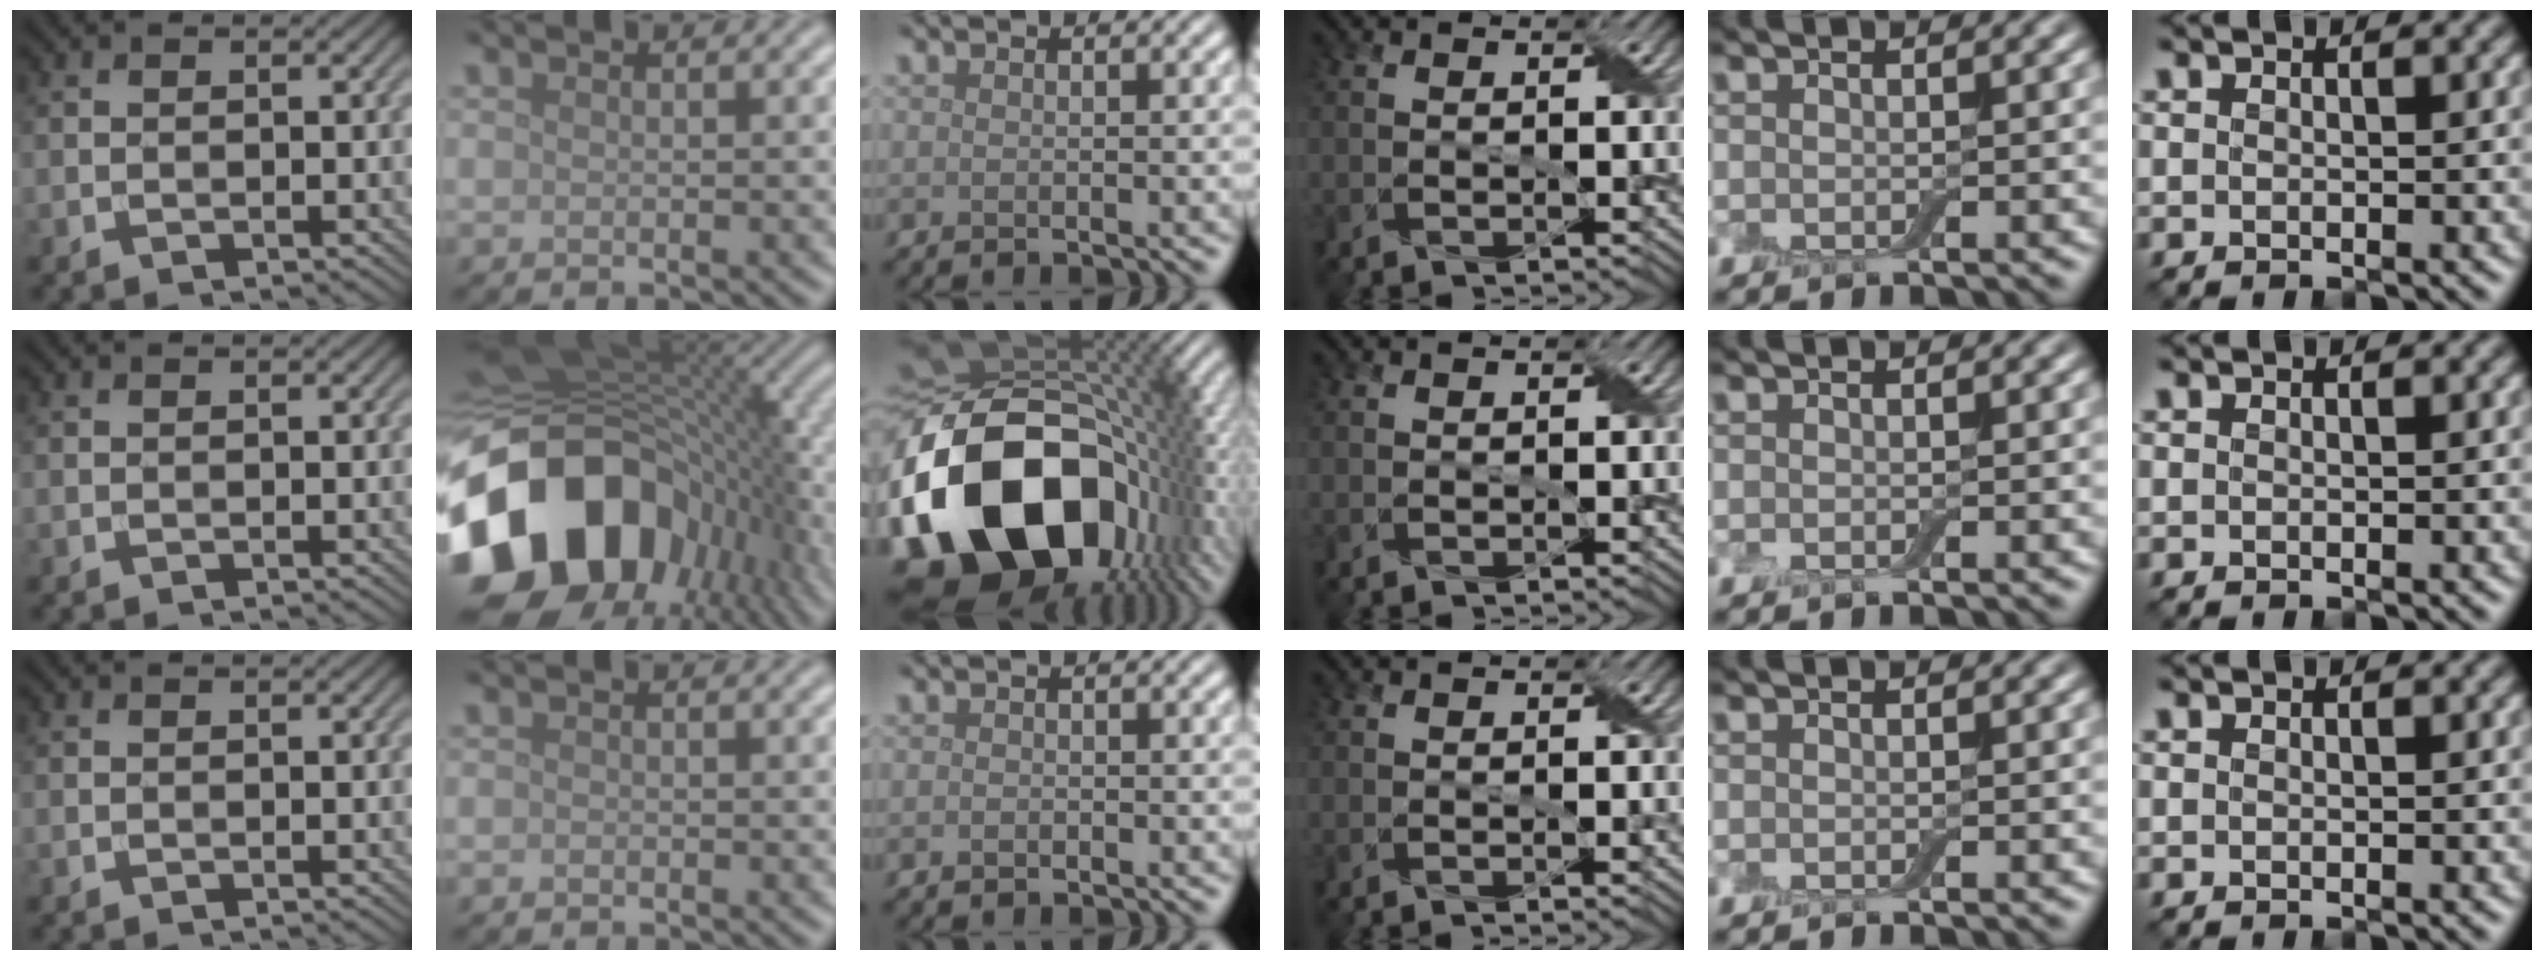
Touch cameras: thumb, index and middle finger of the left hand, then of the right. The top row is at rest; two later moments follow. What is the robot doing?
{"motion": "fold", "object": "aluminum foil"}